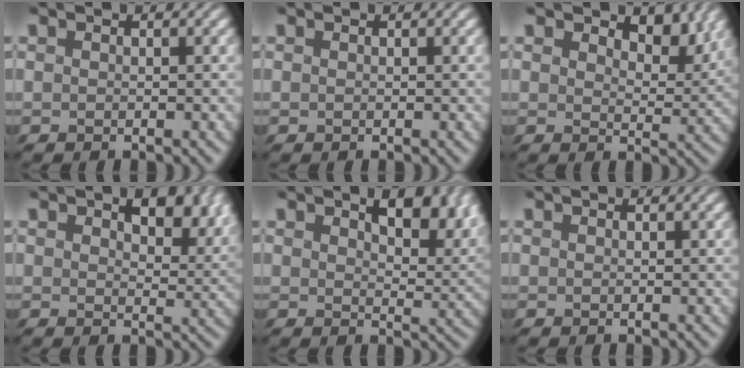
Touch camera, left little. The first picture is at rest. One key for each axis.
{"total": 0.0}
{"total": 5.1, "fx": 3.7, "fy": 2.5, "fz": 2.5, "tx": -0.041, "ty": -0.004, "tz": 0.046}
{"total": 6.8, "fx": 3.4, "fy": 4.0, "fz": 4.3, "tx": -0.073, "ty": -0.007, "tz": 0.053}
{"total": 7.7, "fx": 3.7, "fy": 4.0, "fz": 5.4, "tx": -0.078, "ty": -0.004, "tz": 0.060}
{"total": 0.0}